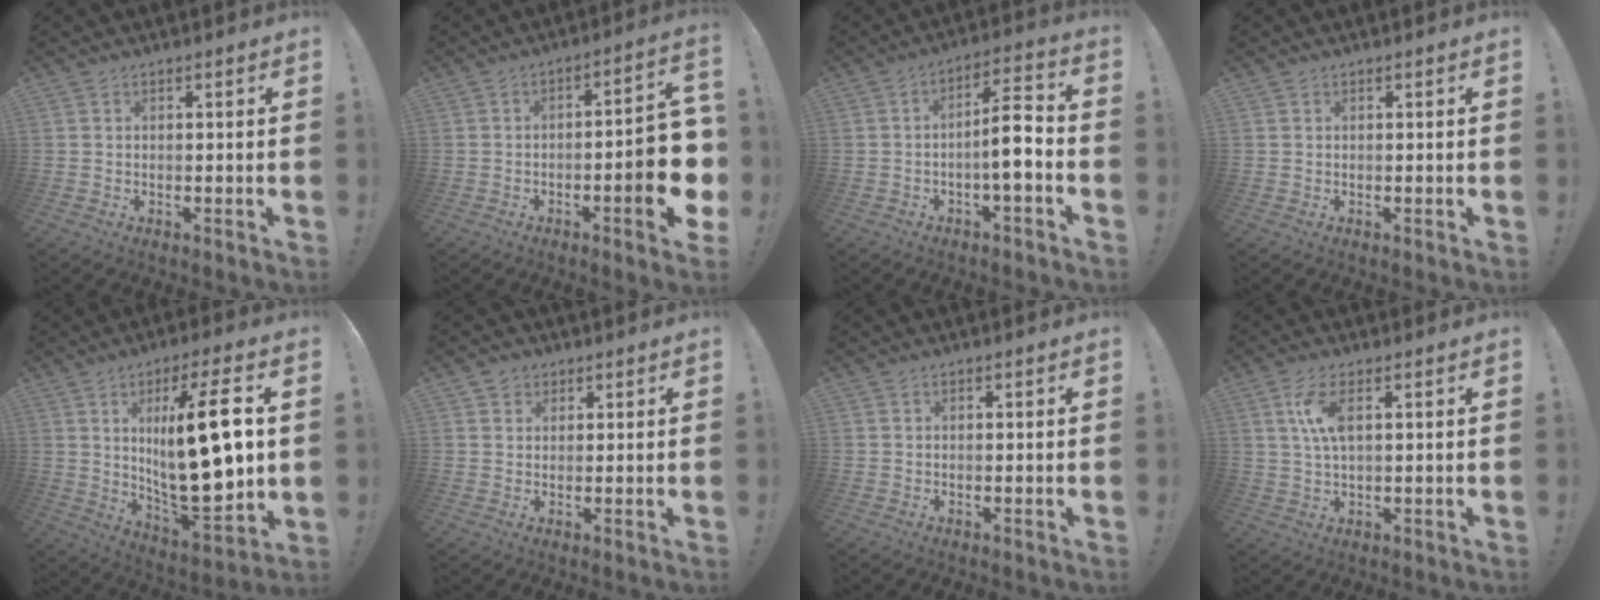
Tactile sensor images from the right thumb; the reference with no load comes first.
{"total": 13.4, "force": [-3.4, 3.6, 12.5], "torque": [-0.160, 0.010, -0.050]}
{"total": 9.9, "force": [-2.5, 2.8, 9.2], "torque": [-0.141, 0.014, -0.043]}
{"total": 0.0}
{"total": 23.0, "force": [4.3, 7.2, 21.5], "torque": [-0.350, -0.030, 0.064]}
{"total": 3.2, "force": [1.8, 2.7, 0.4], "torque": [0.000, -0.007, 0.032]}
{"total": 0.0}
{"total": 7.6, "force": [1.9, 3.1, 6.7], "torque": [-0.135, -0.002, 0.031]}